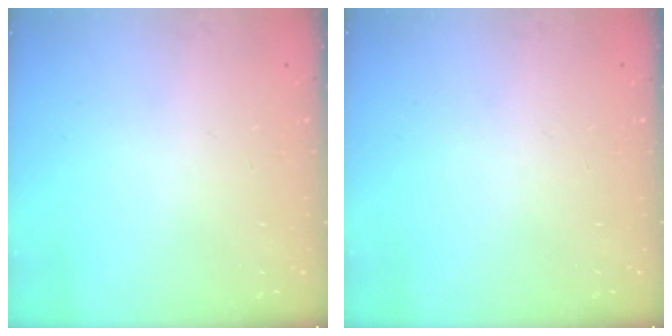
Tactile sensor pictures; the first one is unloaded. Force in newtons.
{"total": 0.0}